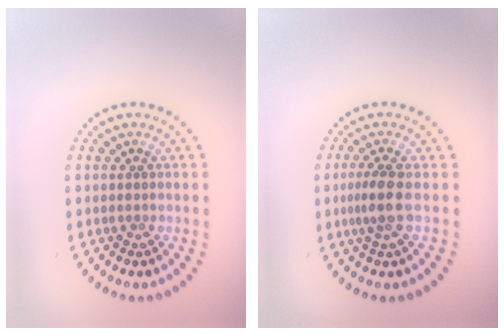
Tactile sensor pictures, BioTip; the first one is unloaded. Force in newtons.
{"total": 2.1, "press": 1.7, "slide": 1.2}